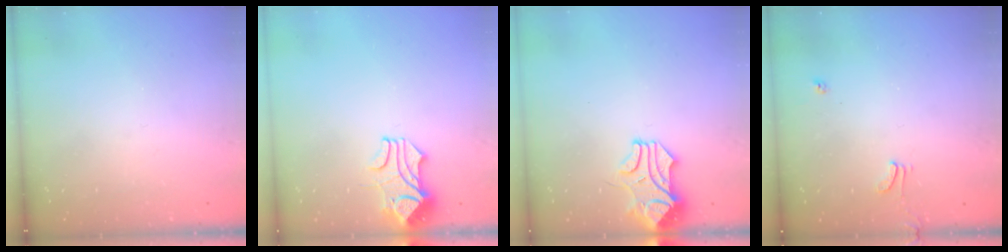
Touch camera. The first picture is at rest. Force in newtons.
{"total": 1.7, "press": 1.3, "slide": 1.1}
{"total": 1.1, "press": 0.5, "slide": 1.0}
{"total": 1.7, "press": 1.7, "slide": 0.4}